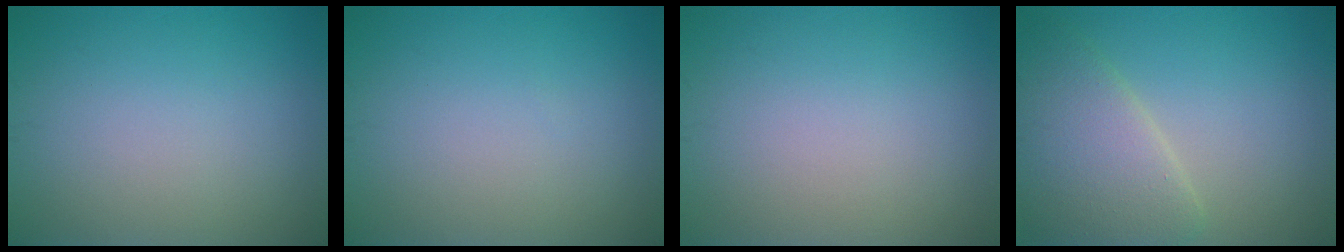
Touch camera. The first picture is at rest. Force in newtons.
{"total": 0.0}
{"total": 0.0}
{"total": 5.7, "press": 5.7, "slide": 0.2}